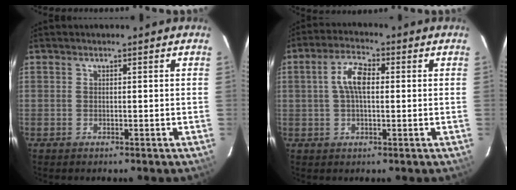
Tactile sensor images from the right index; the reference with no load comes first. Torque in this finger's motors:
{"motor_torque": [0.80, 0.04, 0.46, 0.12]}